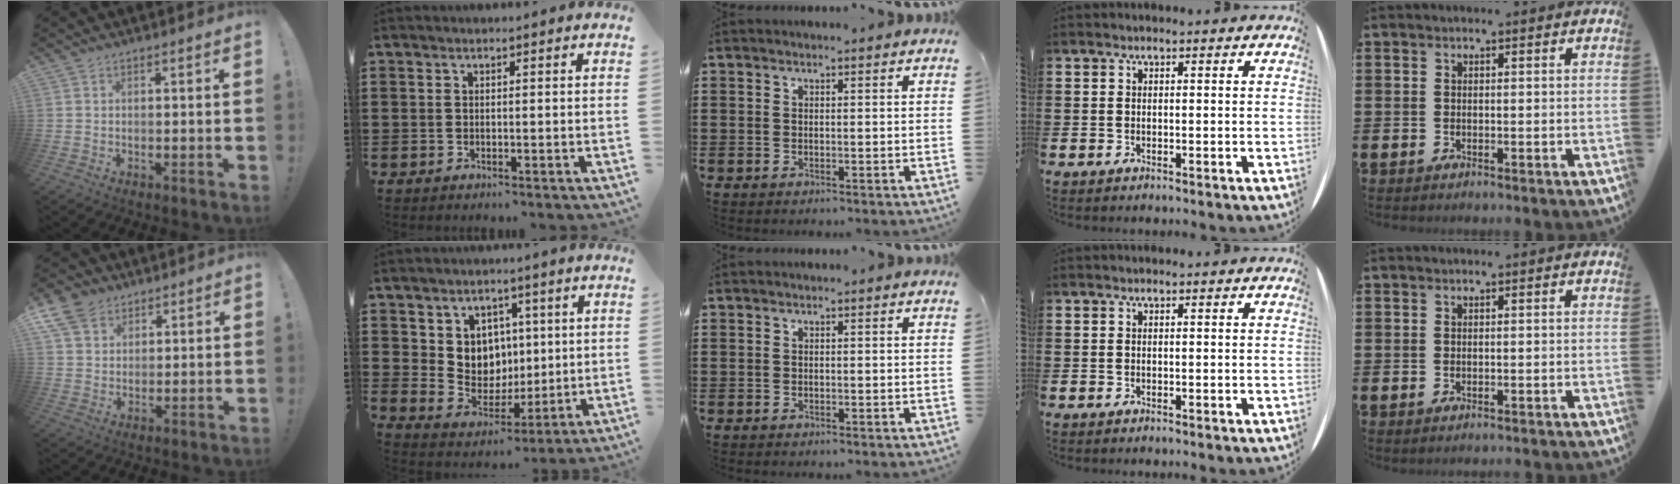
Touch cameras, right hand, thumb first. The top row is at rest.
{"thumb": {"total": 8.9, "force": [5.6, 6.3, 3.0], "torque": [-0.049, -0.028, 0.112]}, "index": {"total": 6.9, "force": [2.8, 6.2, 1.1], "torque": [-0.044, -0.013, 0.053]}}